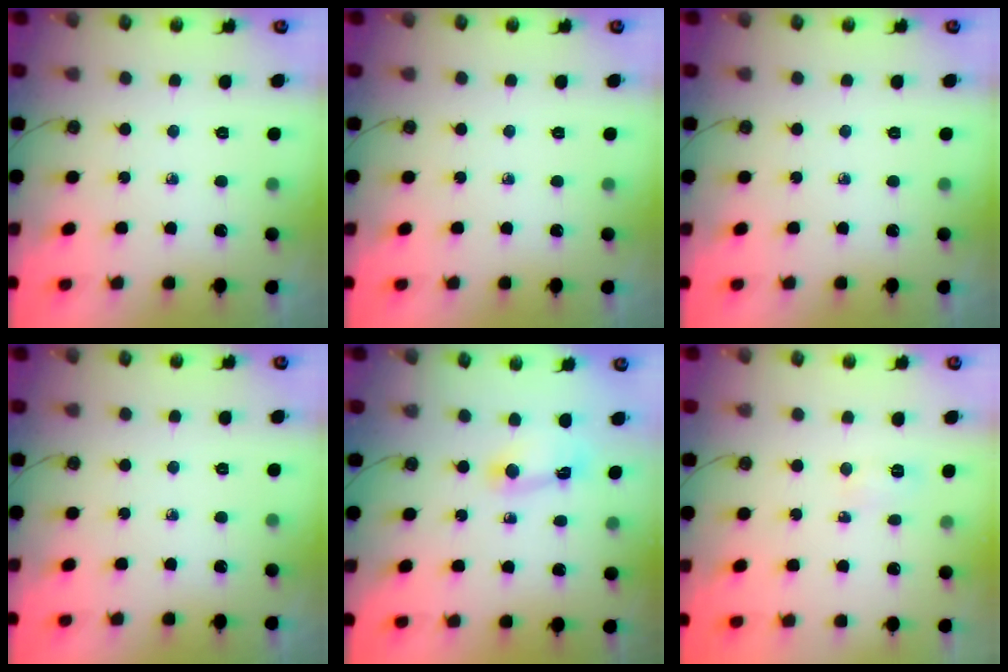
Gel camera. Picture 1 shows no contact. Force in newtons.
{"total": 0.0}
{"total": 0.0}
{"total": 0.0}
{"total": 3.4, "press": 3.4, "slide": 0.3}
{"total": 3.7, "press": 3.5, "slide": 0.9}